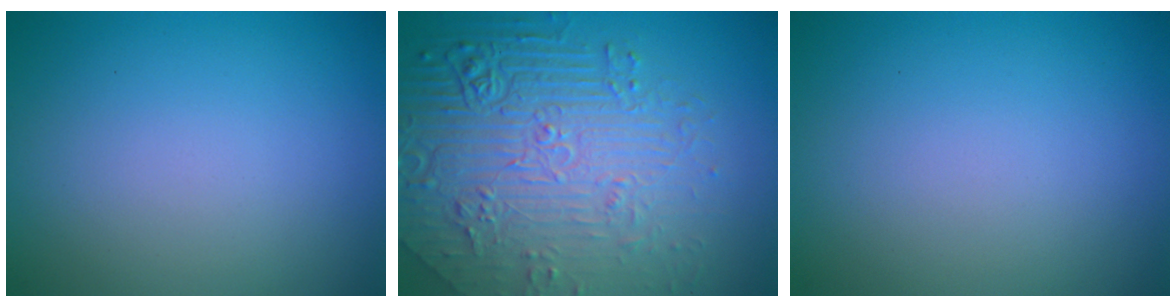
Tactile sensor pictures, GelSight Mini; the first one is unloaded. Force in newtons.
{"total": 9.0, "press": 6.2, "slide": 6.5}
{"total": 0.0}